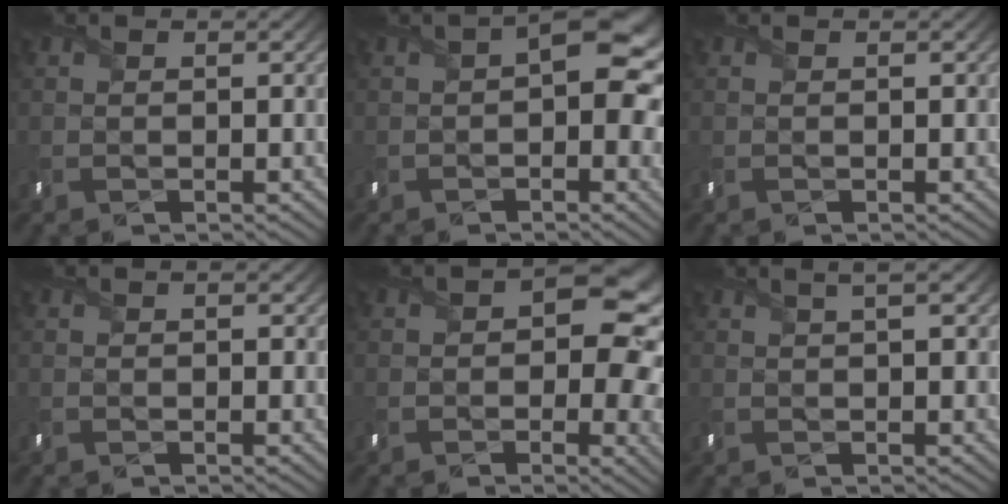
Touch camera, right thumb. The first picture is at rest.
{"total": 8.5, "force": [0.6, 4.5, 7.1], "torque": [-0.108, 0.001, 0.006]}
{"total": 0.0}
{"total": 0.8, "force": [0.0, 0.6, 0.5], "torque": [-0.008, -0.002, -0.001]}
{"total": 10.2, "force": [0.2, 6.4, 8.0], "torque": [-0.098, -0.019, 0.003]}
{"total": 2.5, "force": [1.3, 0.6, 2.0], "torque": [-0.027, 0.001, 0.014]}